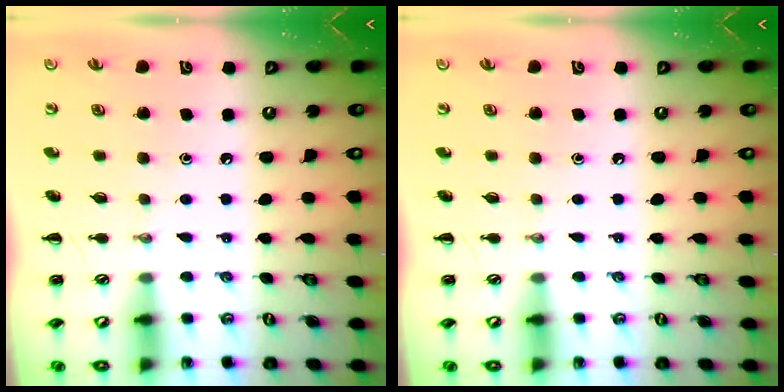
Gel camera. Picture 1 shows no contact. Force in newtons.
{"total": 0.0}